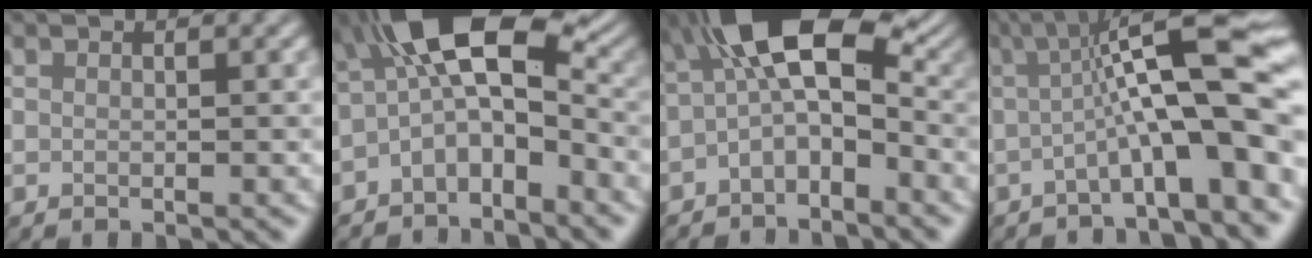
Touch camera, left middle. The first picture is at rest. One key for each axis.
{"total": 8.4, "fx": -1.4, "fy": 4.0, "fz": 7.3, "tx": -0.122, "ty": 0.021, "tz": -0.045}
{"total": 8.0, "fx": -0.5, "fy": 3.9, "fz": 7.0, "tx": -0.120, "ty": 0.023, "tz": -0.027}
{"total": 11.3, "fx": -0.6, "fy": 2.4, "fz": 11.0, "tx": -0.147, "ty": 0.030, "tz": -0.023}